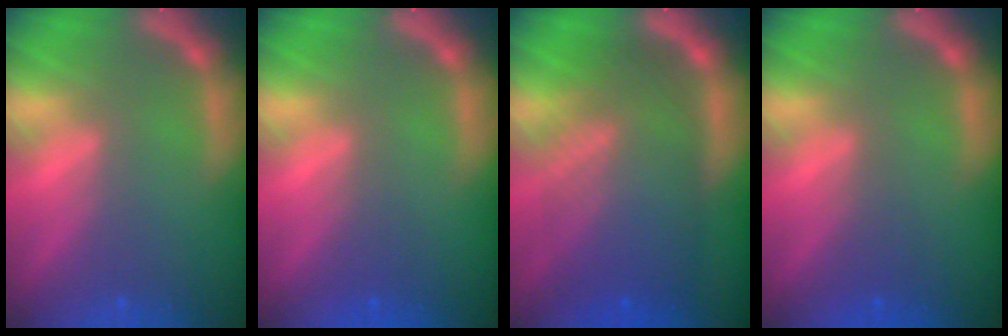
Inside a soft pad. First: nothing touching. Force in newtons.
{"total": 1.5}
{"total": 10.0}
{"total": 1.5}